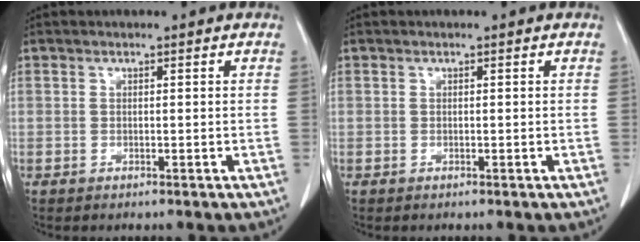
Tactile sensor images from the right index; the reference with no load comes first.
{"total": 0.0}